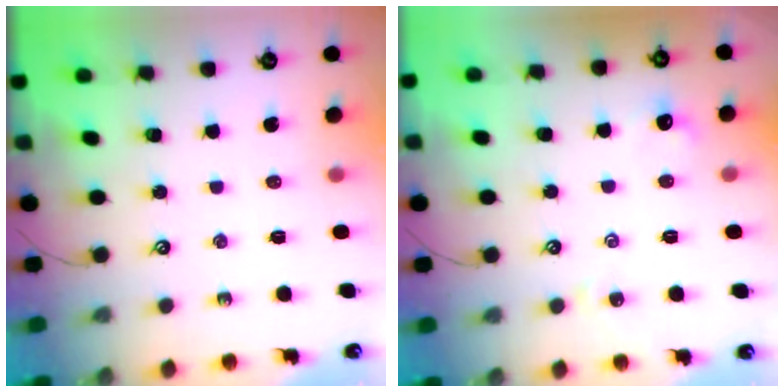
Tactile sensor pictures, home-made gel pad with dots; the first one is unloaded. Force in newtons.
{"total": 2.4, "press": 2.4, "slide": 0.6}